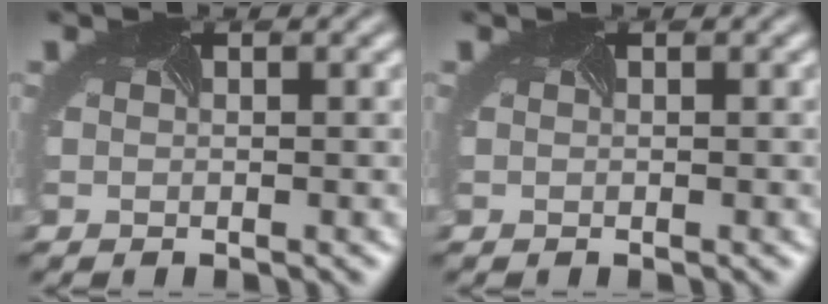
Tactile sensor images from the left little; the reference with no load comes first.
{"total": 0.0}